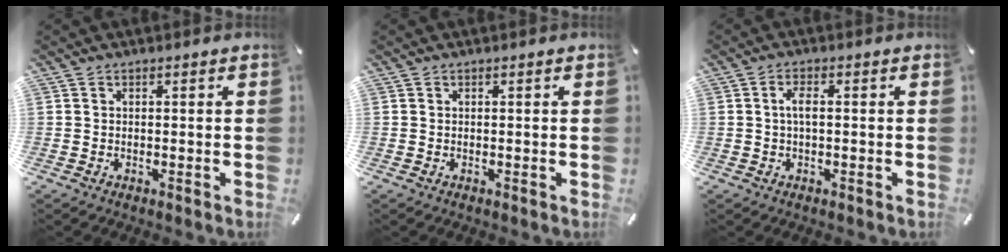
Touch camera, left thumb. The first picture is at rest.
{"total": 0.0}
{"total": 2.8, "force": [-0.1, 1.0, 2.7], "torque": [-0.050, 0.004, -0.003]}